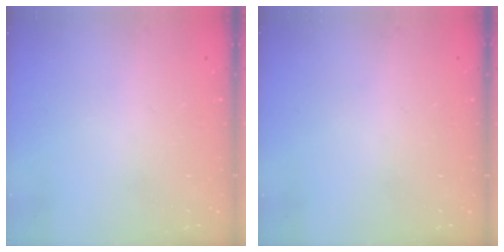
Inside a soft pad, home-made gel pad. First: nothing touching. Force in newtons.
{"total": 0.0}